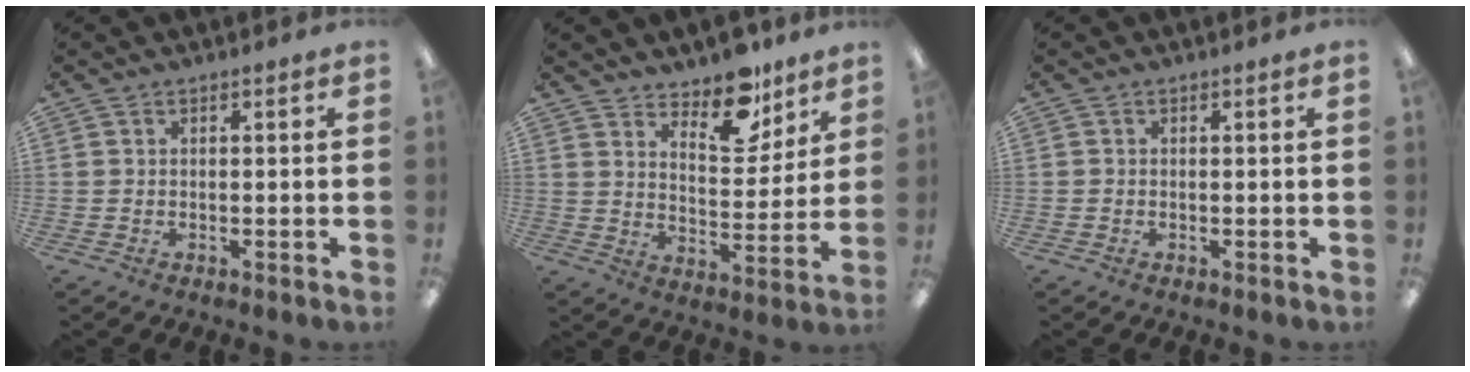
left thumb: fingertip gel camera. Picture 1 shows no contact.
{"total": 11.6, "force": [9.4, 5.1, 4.6], "torque": [-0.049, -0.069, 0.167]}
{"total": 0.0}